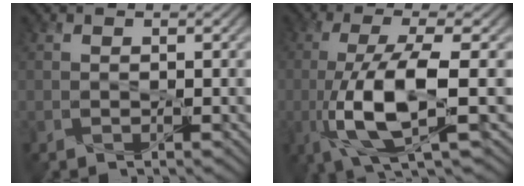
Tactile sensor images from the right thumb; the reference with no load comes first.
{"total": 10.5, "force": [-2.0, 2.7, 10.0], "torque": [-0.189, 0.001, -0.042]}